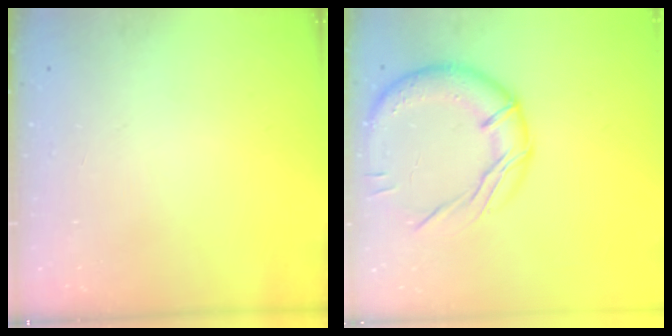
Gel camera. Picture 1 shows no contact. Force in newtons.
{"total": 17.0, "press": 16.9, "slide": 1.0}